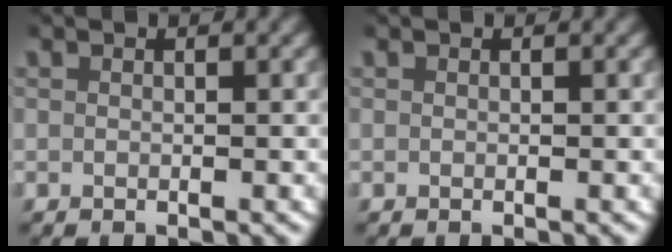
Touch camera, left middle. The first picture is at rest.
{"total": 0.0}